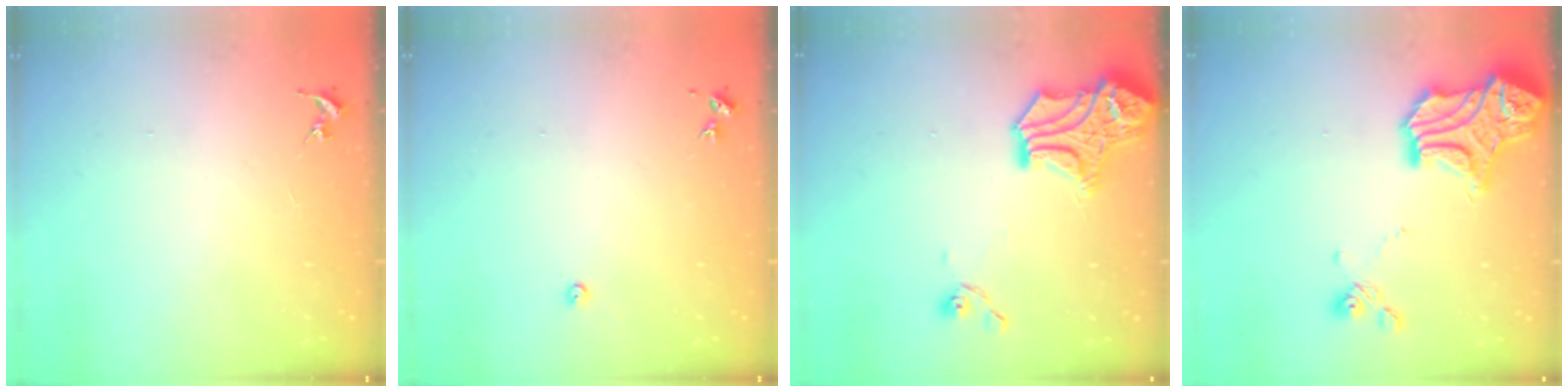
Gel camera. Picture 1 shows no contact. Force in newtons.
{"total": 2.2, "press": 2.2, "slide": 0.3}
{"total": 17.1, "press": 17.0, "slide": 1.5}
{"total": 17.9, "press": 17.9, "slide": 0.7}